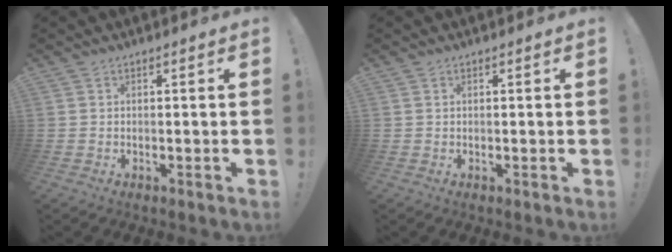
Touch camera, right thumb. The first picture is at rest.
{"total": 0.0}